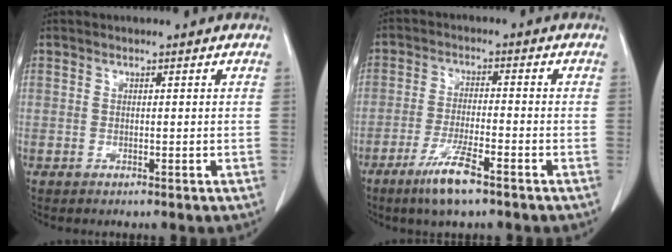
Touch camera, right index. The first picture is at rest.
{"total": 7.0, "force": [-4.6, 0.7, 5.2], "torque": [-0.106, -0.012, -0.084]}